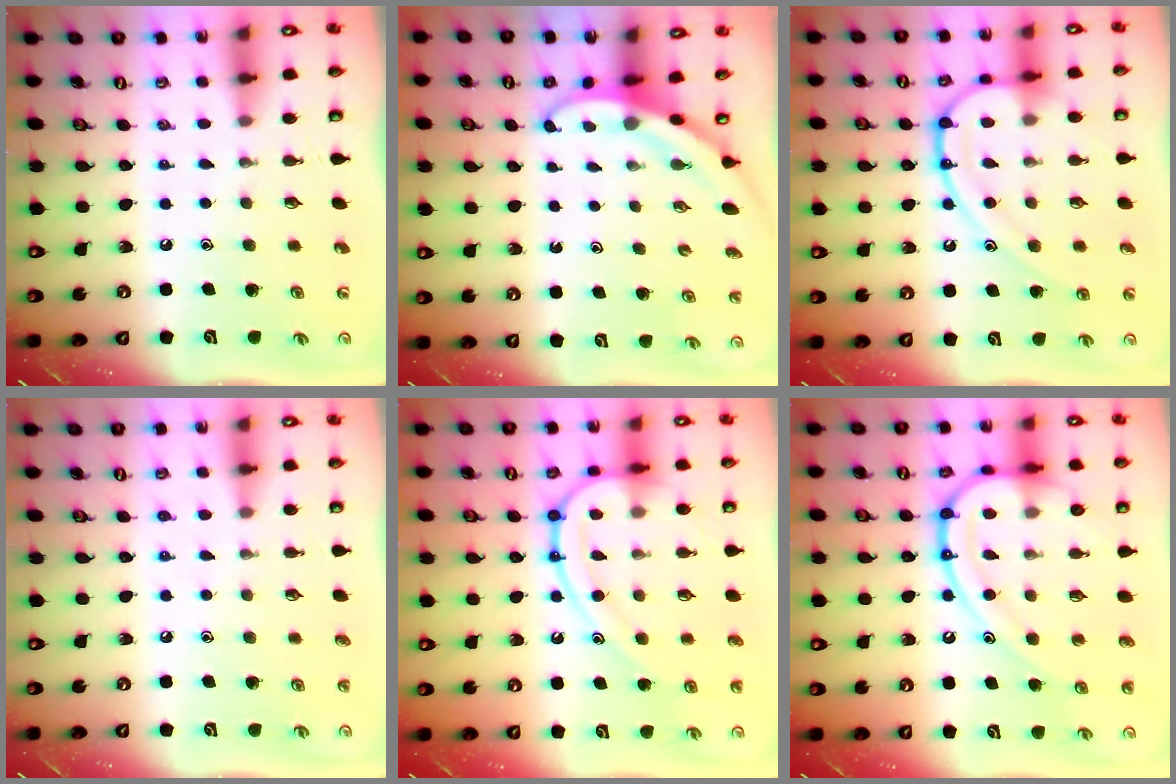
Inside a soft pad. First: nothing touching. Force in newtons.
{"total": 3.1, "press": 3.1, "slide": 0.1}
{"total": 14.3, "press": 14.2, "slide": 1.4}
{"total": 4.2, "press": 4.2, "slide": 0.6}
{"total": 15.7, "press": 15.6, "slide": 1.6}
{"total": 18.5, "press": 18.5, "slide": 1.2}